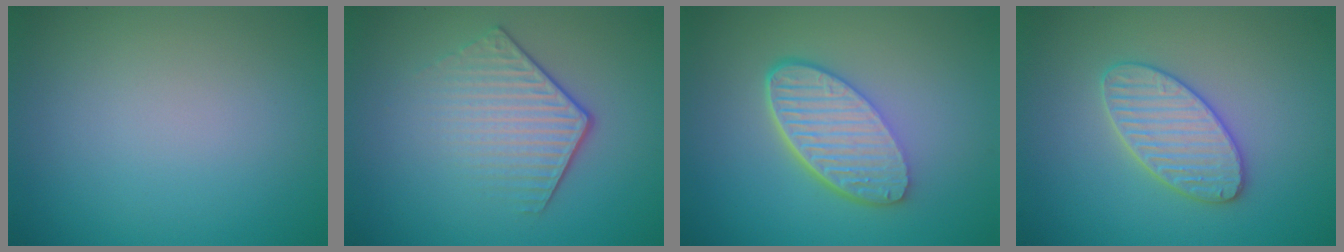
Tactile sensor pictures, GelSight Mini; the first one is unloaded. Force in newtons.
{"total": 4.2, "press": 2.9, "slide": 2.9}
{"total": 6.1, "press": 4.4, "slide": 4.2}
{"total": 3.5, "press": 3.5, "slide": 0.3}